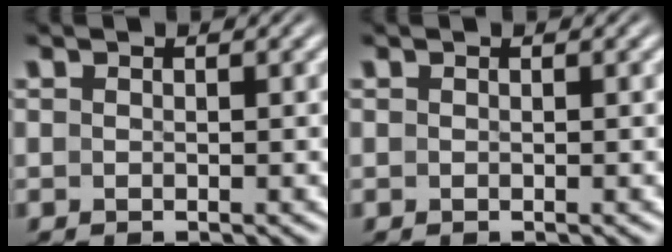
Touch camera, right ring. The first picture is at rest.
{"total": 0.0}